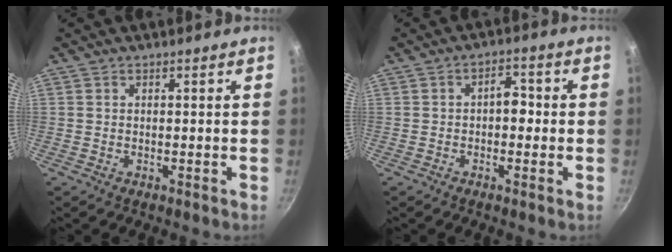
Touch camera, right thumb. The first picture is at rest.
{"total": 4.3, "force": [-0.4, 2.6, 3.4], "torque": [-0.034, 0.016, -0.011]}